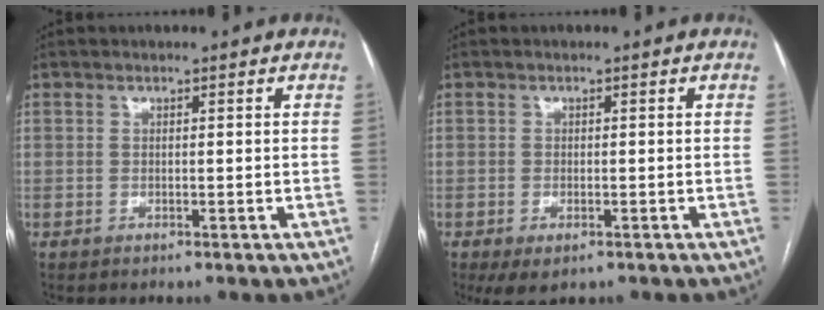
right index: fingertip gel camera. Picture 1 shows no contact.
{"total": 3.6, "force": [-2.0, 1.7, 2.5], "torque": [-0.042, -0.006, -0.021]}